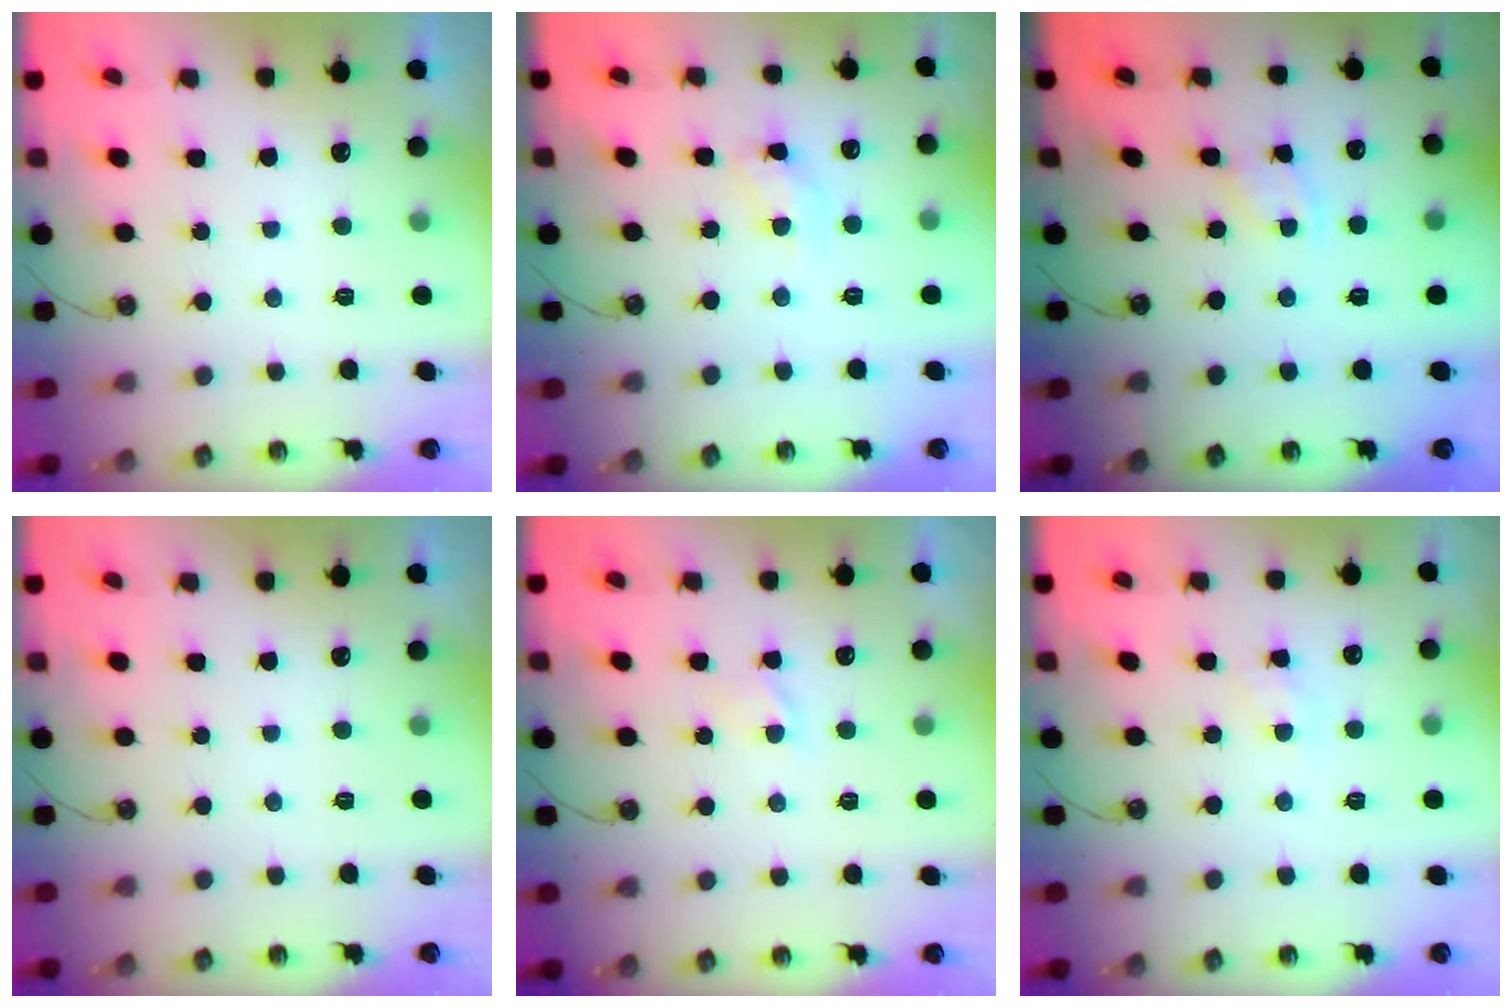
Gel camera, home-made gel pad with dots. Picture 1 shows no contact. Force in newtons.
{"total": 7.5, "press": 7.4, "slide": 0.5}
{"total": 2.1, "press": 2.1, "slide": 0.4}
{"total": 0.0}
{"total": 1.4, "press": 1.4, "slide": 0.2}
{"total": 7.1, "press": 7.1, "slide": 0.9}